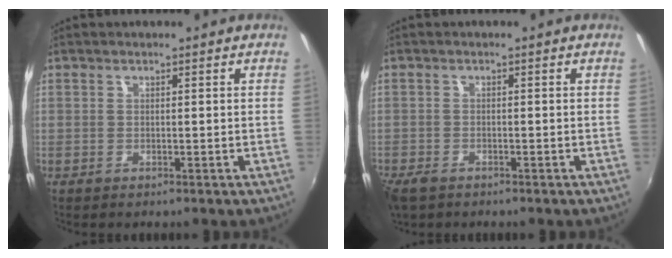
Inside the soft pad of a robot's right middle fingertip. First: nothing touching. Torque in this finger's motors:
{"motor_torque": [0.45, -0.49, 0.11, 0.05]}